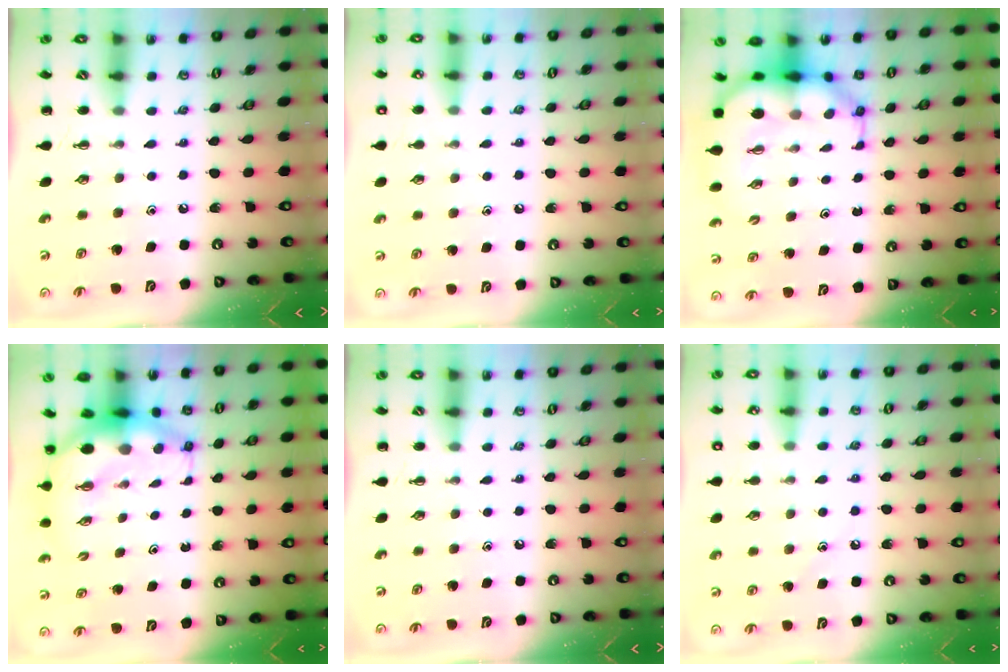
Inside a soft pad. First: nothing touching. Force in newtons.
{"total": 5.9, "press": 5.6, "slide": 1.8}
{"total": 9.0, "press": 8.6, "slide": 2.4}
{"total": 7.5, "press": 7.2, "slide": 2.1}
{"total": 0.0}
{"total": 9.5, "press": 9.2, "slide": 2.5}